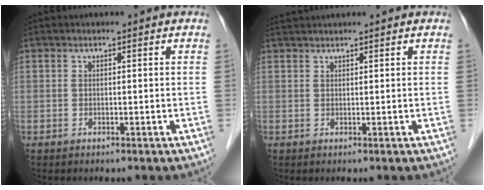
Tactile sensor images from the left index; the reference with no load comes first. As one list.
[{"total": 2.2, "force": [2.1, -0.3, 0.6], "torque": [-0.008, 0.023, 0.043]}]